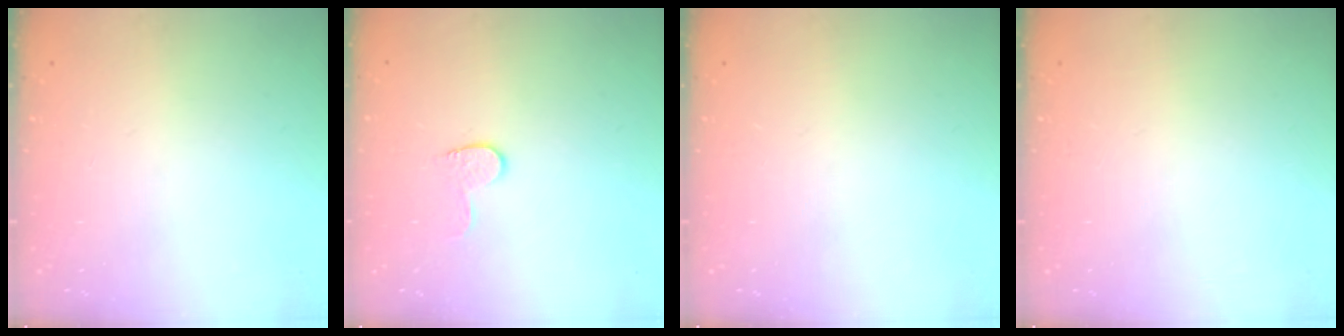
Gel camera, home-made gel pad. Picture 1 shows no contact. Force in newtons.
{"total": 5.6, "press": 5.6, "slide": 0.5}
{"total": 0.0}
{"total": 0.0}